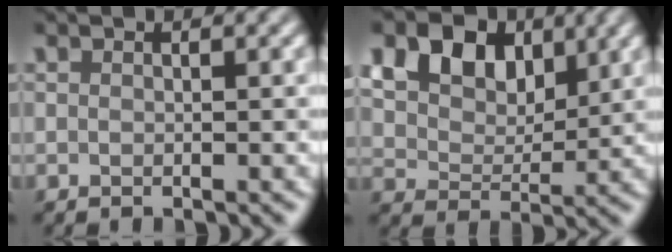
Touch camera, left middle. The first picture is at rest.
{"total": 10.6, "force": [5.2, 7.2, 5.6], "torque": [-0.106, 0.024, 0.081]}